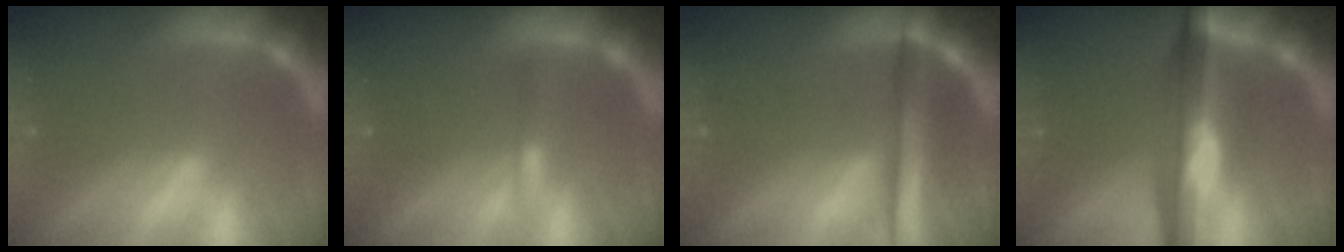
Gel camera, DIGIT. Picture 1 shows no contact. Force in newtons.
{"total": 0.9}
{"total": 5.0}
{"total": 8.6}